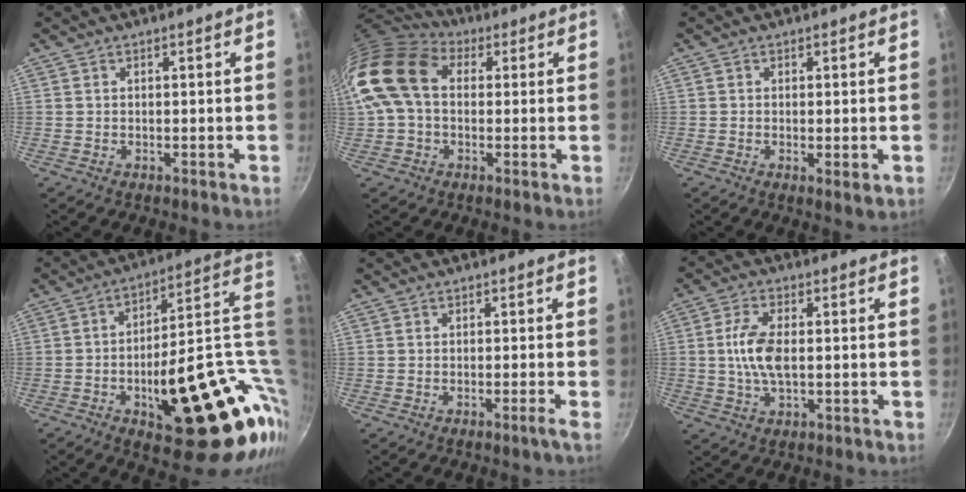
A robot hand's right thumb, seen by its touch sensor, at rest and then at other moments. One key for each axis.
{"total": 15.4, "fx": 2.3, "fy": 10.9, "fz": 10.7, "tx": -0.191, "ty": 0.026, "tz": 0.024}
{"total": 2.0, "fx": -0.2, "fy": 0.5, "fz": 1.9, "tx": -0.034, "ty": -0.009, "tz": -0.004}
{"total": 30.9, "fx": -0.3, "fy": 13.6, "fz": 27.7, "tx": -0.334, "ty": 0.008, "tz": 0.018}
{"total": 1.3, "fx": -0.7, "fy": -0.4, "fz": 1.1, "tx": -0.028, "ty": 0.004, "tz": -0.013}
{"total": 7.6, "fx": 0.2, "fy": 3.6, "fz": 6.7, "tx": -0.138, "ty": 0.006, "tz": 0.001}